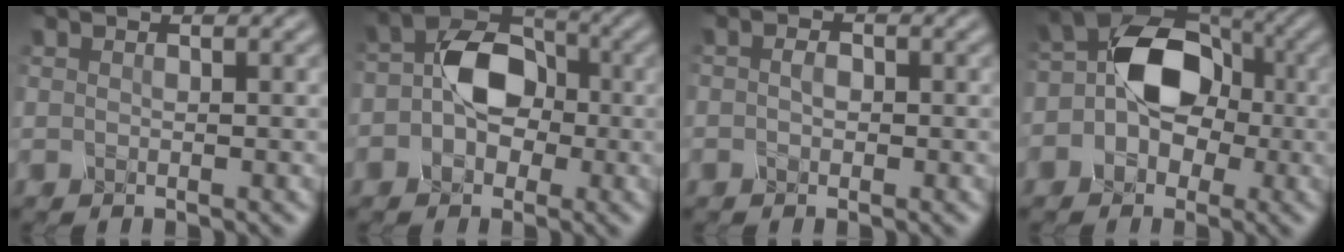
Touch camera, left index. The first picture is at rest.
{"total": 5.6, "force": [-0.6, 4.0, 3.9], "torque": [-0.060, 0.011, -0.018]}
{"total": 1.2, "force": [-0.2, 0.7, 0.9], "torque": [-0.017, 0.002, -0.006]}
{"total": 7.7, "force": [-0.7, 5.6, 5.3], "torque": [-0.057, 0.010, -0.029]}